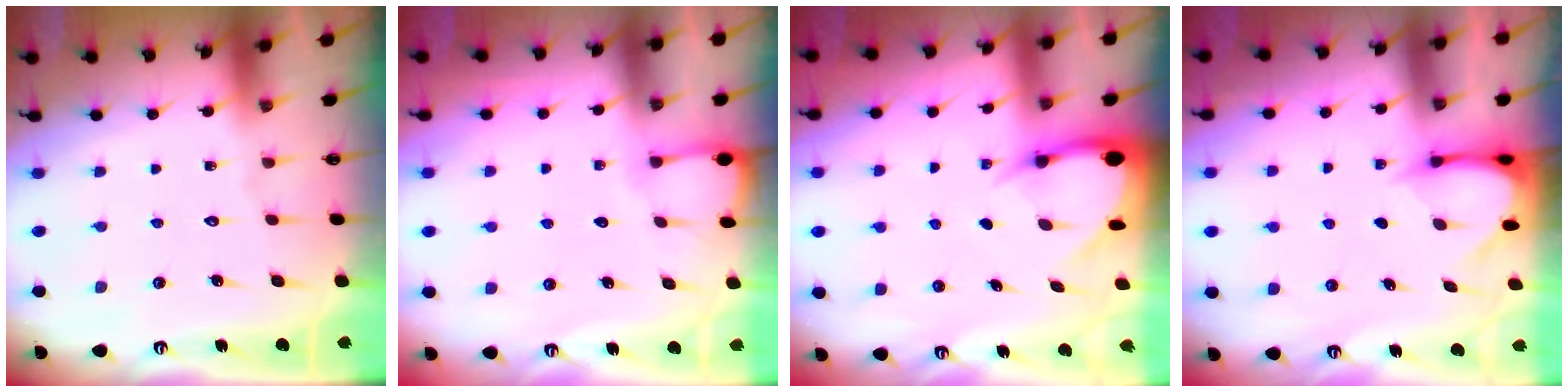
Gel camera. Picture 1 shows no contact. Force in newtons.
{"total": 2.2, "press": 2.2, "slide": 0.4}
{"total": 3.7, "press": 3.6, "slide": 0.6}
{"total": 3.8, "press": 3.7, "slide": 0.2}